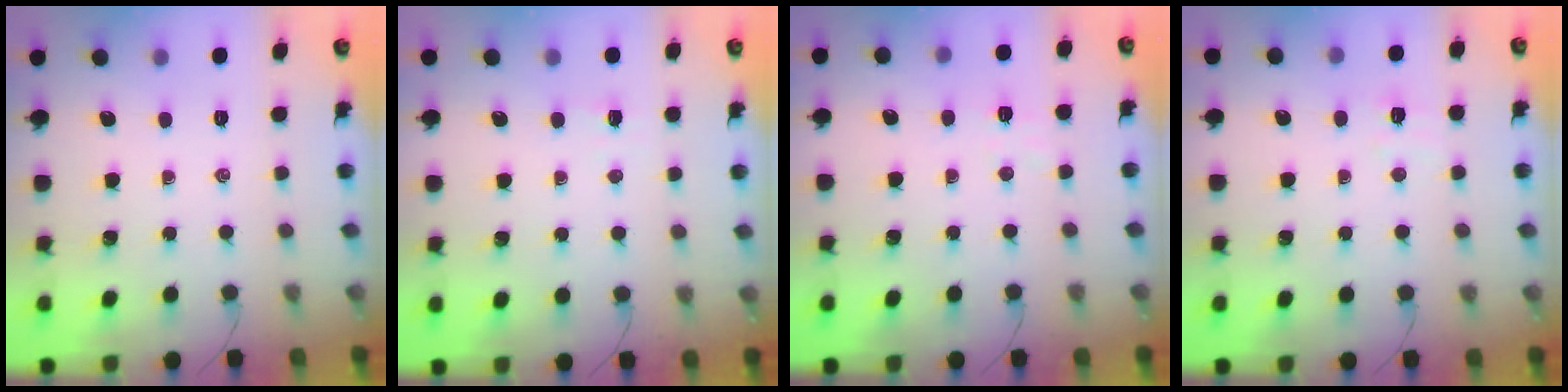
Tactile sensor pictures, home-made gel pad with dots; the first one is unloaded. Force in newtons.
{"total": 1.2, "press": 1.1, "slide": 0.5}
{"total": 3.5, "press": 3.4, "slide": 0.8}
{"total": 4.1, "press": 4.0, "slide": 0.8}